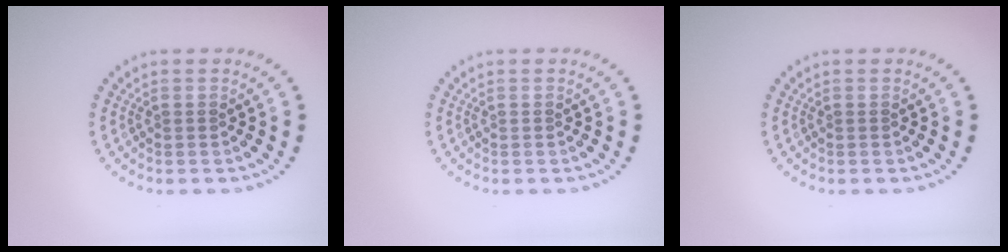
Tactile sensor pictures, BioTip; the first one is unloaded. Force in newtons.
{"total": 0.0}
{"total": 0.0}